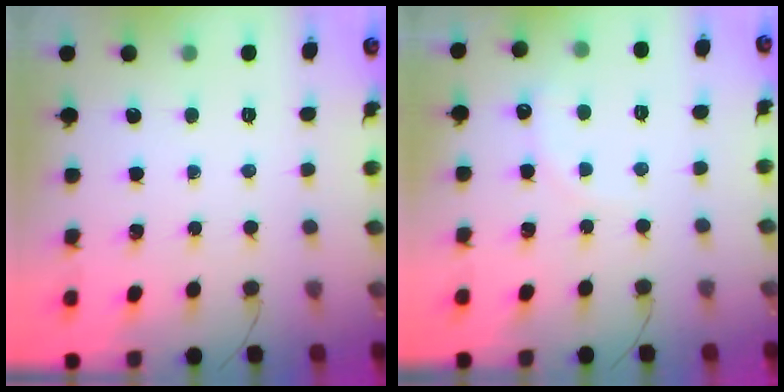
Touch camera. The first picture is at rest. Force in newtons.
{"total": 5.8, "press": 5.7, "slide": 1.2}